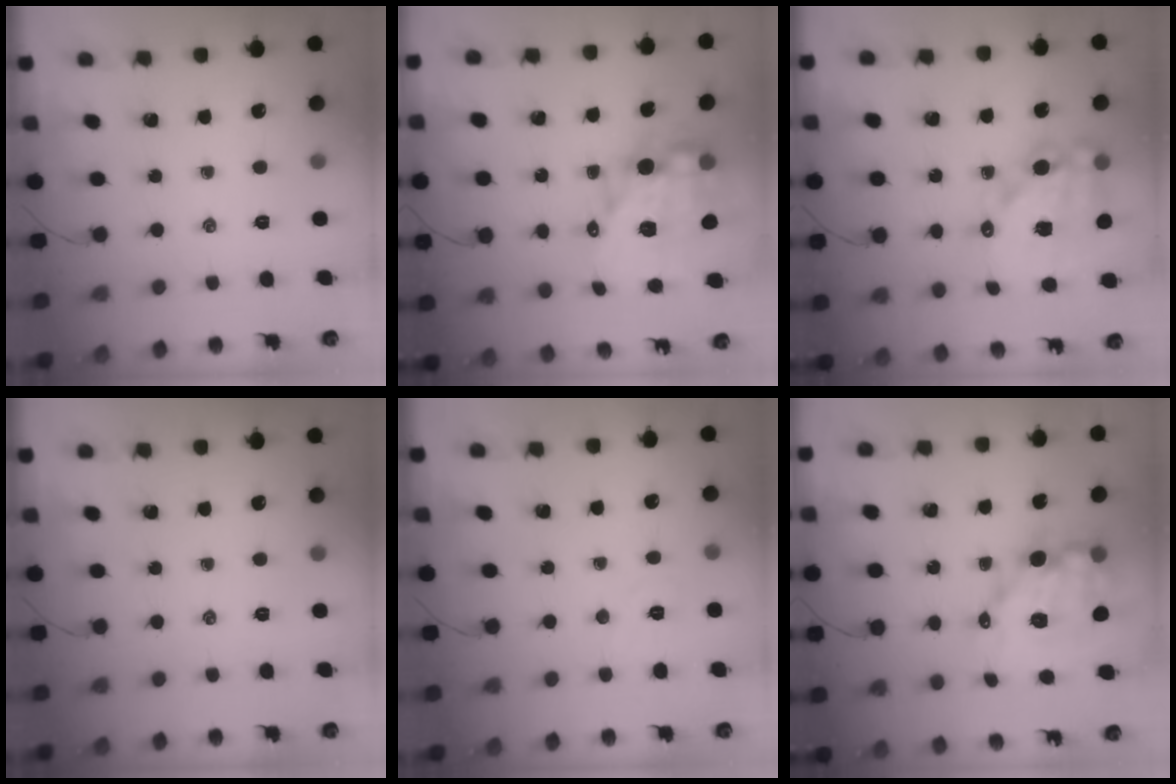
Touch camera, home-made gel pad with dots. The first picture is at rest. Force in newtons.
{"total": 16.5, "press": 16.0, "slide": 4.1}
{"total": 16.7, "press": 16.2, "slide": 3.7}
{"total": 0.0}
{"total": 5.3, "press": 5.1, "slide": 1.3}
{"total": 11.7, "press": 11.2, "slide": 3.2}